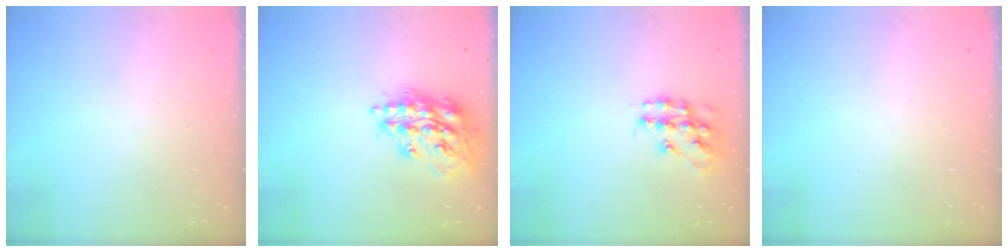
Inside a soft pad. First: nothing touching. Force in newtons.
{"total": 17.7, "press": 17.6, "slide": 1.5}
{"total": 12.2, "press": 12.1, "slide": 0.6}
{"total": 0.0}